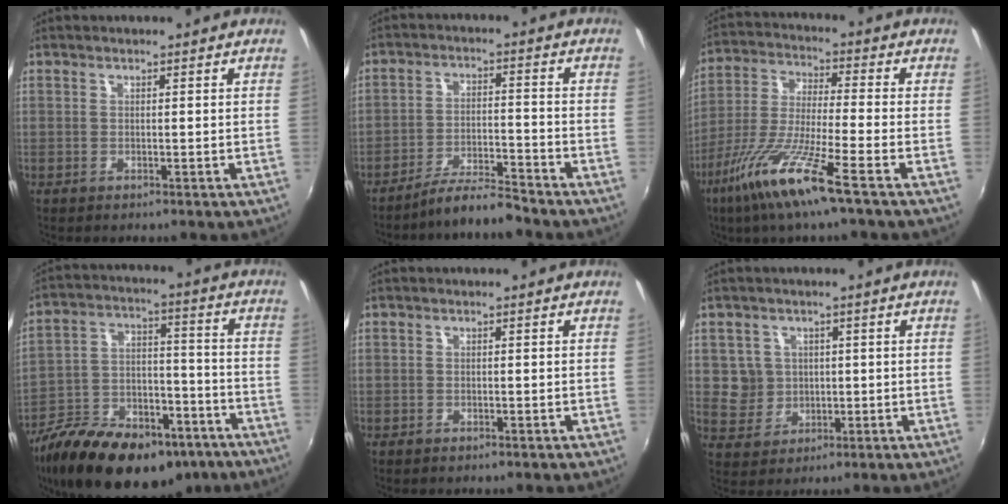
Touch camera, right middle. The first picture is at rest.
{"total": 6.5, "force": [-6.1, 0.0, 2.3], "torque": [-0.056, 0.006, -0.109]}
{"total": 13.4, "force": [-7.7, 0.3, 11.0], "torque": [-0.237, -0.021, -0.152]}
{"total": 28.5, "force": [-19.6, 13.2, 16.0], "torque": [-0.298, -0.002, -0.292]}
{"total": 1.2, "force": [-0.9, 0.6, 0.5], "torque": [-0.011, -0.005, -0.015]}
{"total": 5.1, "force": [0.6, 5.0, 0.8], "torque": [-0.017, 0.012, 0.019]}